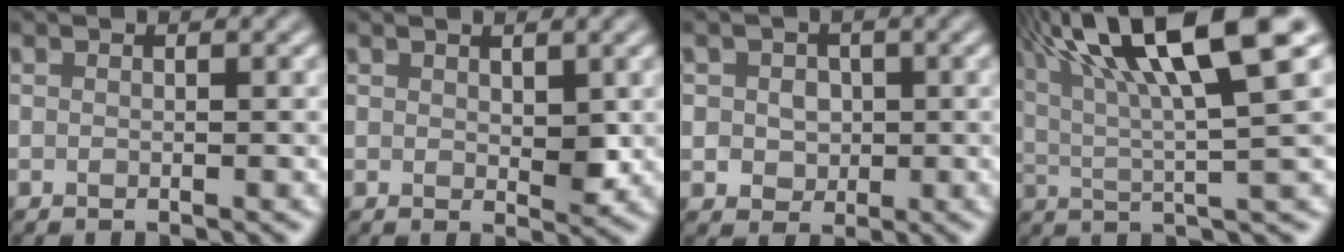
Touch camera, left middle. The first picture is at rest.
{"total": 1.4, "force": [0.6, 0.7, 1.1], "torque": [-0.016, -0.007, 0.014]}
{"total": 2.4, "force": [-0.2, 2.2, 1.1], "torque": [-0.010, -0.004, -0.009]}
{"total": 12.8, "force": [5.5, 2.6, 11.2], "torque": [-0.171, 0.020, 0.090]}